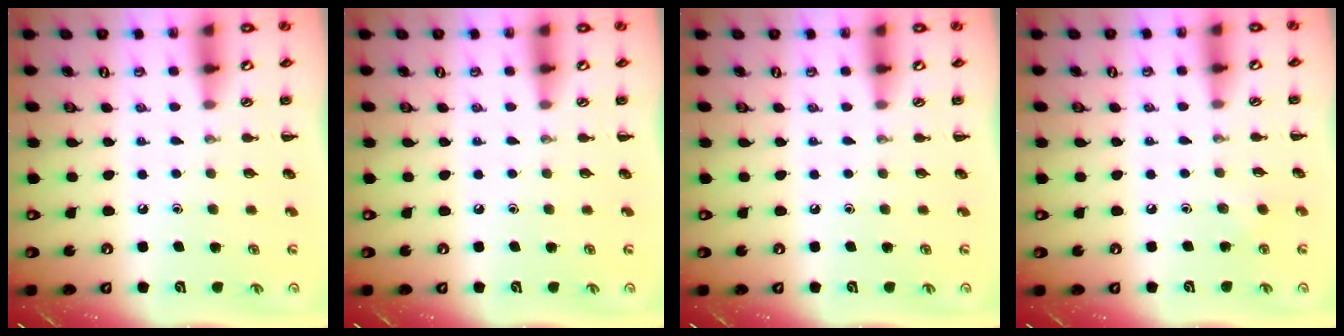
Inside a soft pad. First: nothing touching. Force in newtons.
{"total": 0.0}
{"total": 0.0}
{"total": 1.7, "press": 1.6, "slide": 0.6}